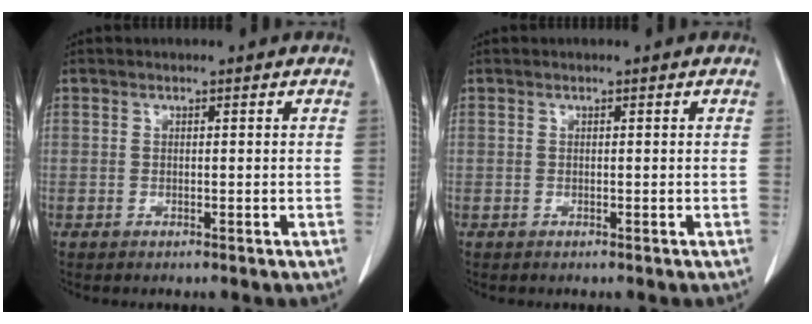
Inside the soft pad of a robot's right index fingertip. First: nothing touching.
{"total": 0.0}